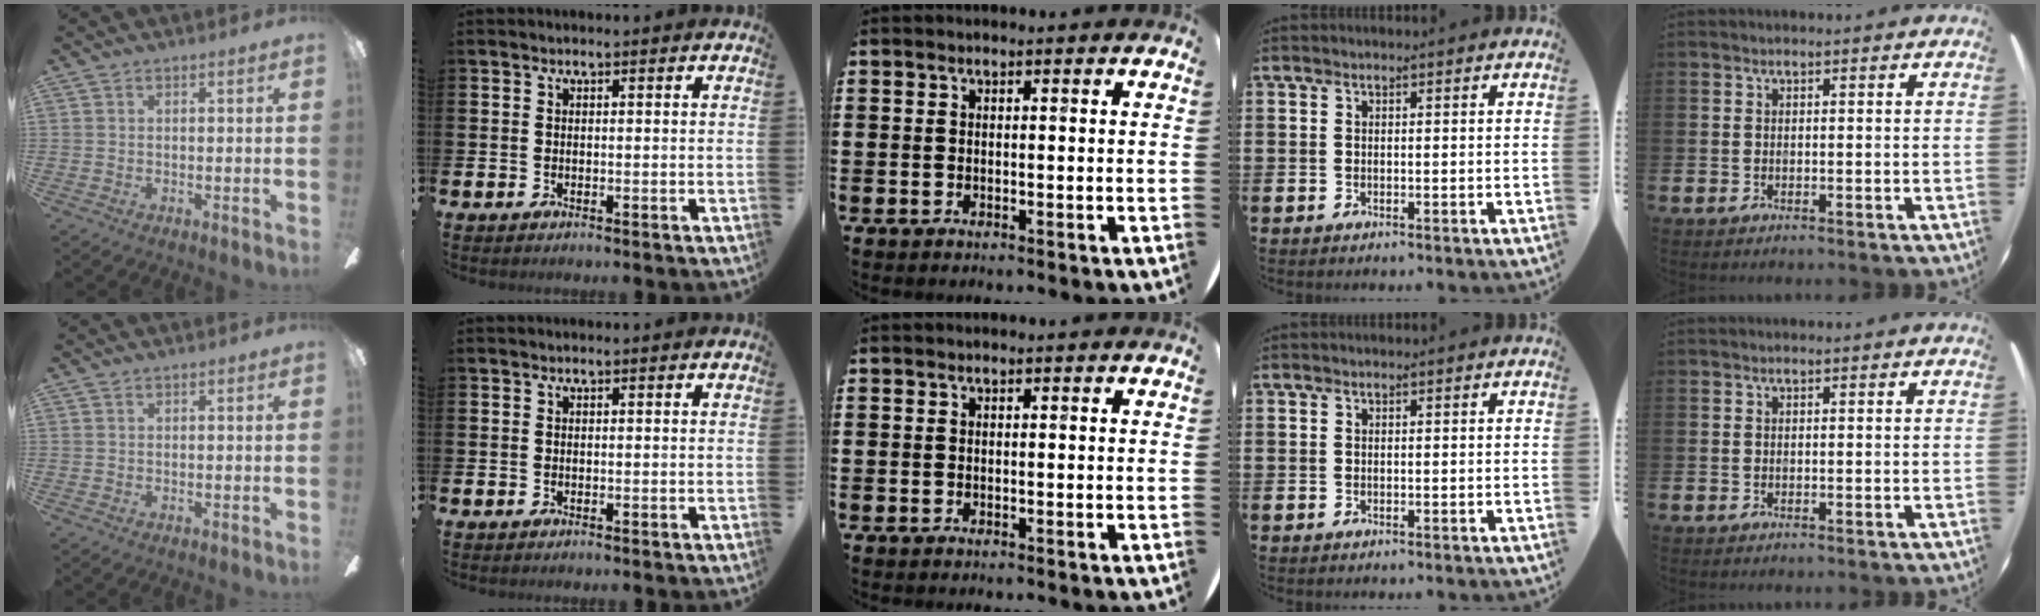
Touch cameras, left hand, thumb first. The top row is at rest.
{}